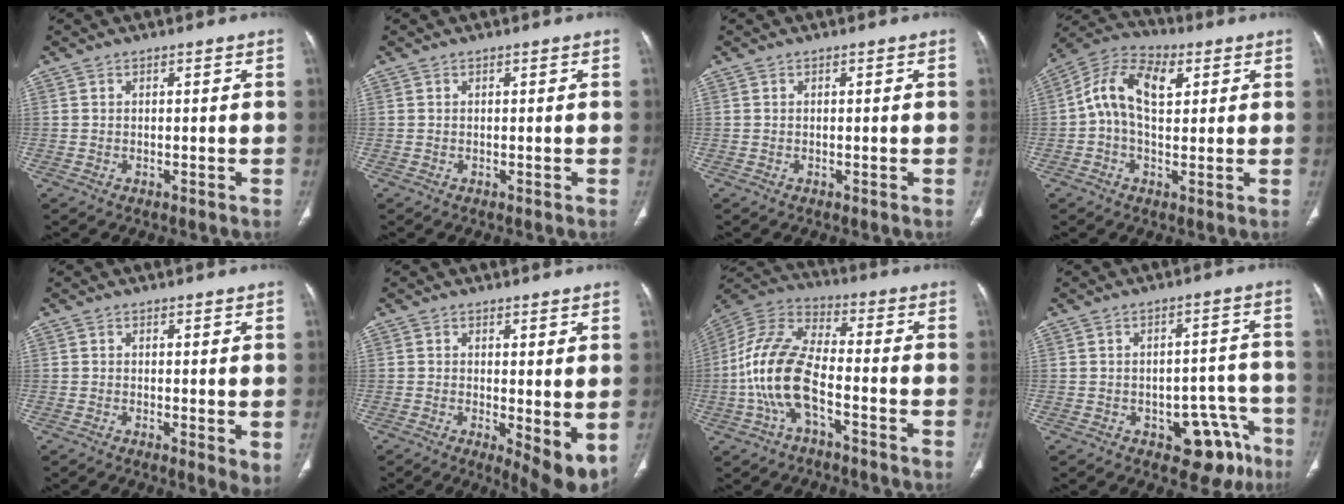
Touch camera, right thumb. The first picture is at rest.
{"total": 0.0}
{"total": 0.0}
{"total": 11.7, "force": [2.4, 7.0, 9.0], "torque": [-0.151, 0.023, 0.036]}
{"total": 3.3, "force": [-0.1, 1.1, 3.1], "torque": [-0.048, -0.013, -0.004]}
{"total": 7.2, "force": [-0.6, 2.5, 6.7], "torque": [-0.097, -0.022, -0.005]}
{"total": 14.4, "force": [-4.0, 6.6, 12.1], "torque": [-0.259, 0.038, -0.082]}
{"total": 10.5, "force": [-5.6, 6.0, 6.5], "torque": [-0.038, 0.045, -0.064]}